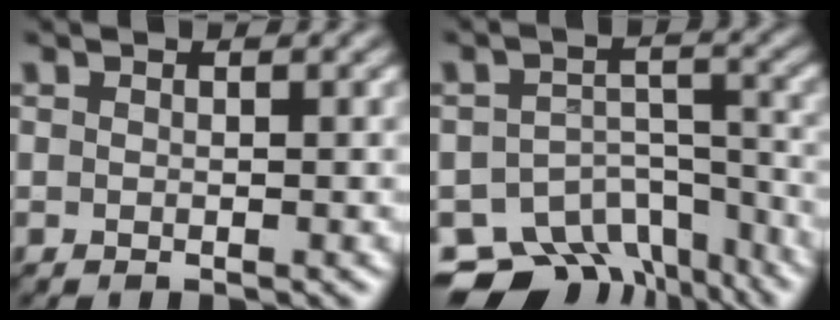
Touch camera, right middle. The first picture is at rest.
{"total": 12.1, "force": [-9.9, 6.5, 2.6], "torque": [-0.027, -0.004, -0.130]}